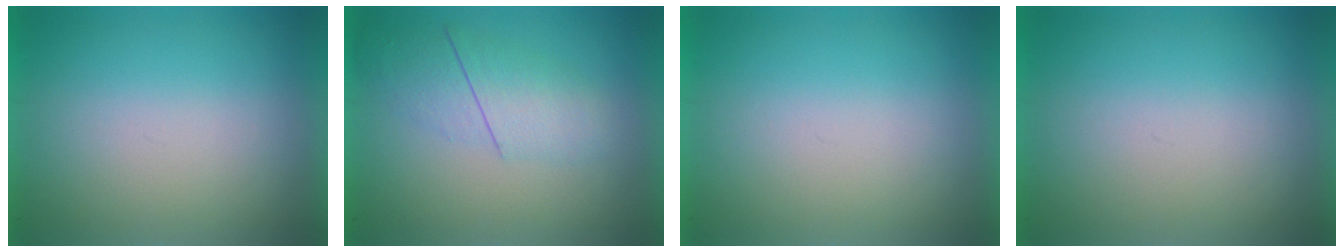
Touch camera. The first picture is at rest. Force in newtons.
{"total": 2.3}
{"total": 0.0}
{"total": 0.0}